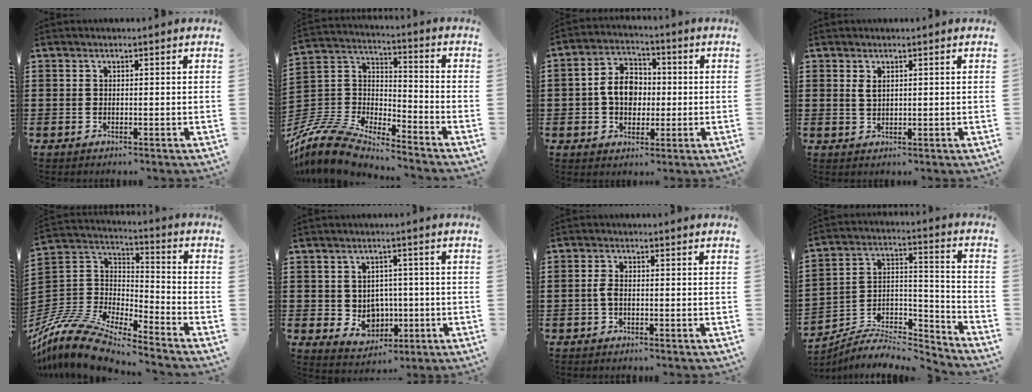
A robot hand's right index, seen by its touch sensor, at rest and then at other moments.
{"total": 9.6, "force": [-8.9, 1.9, 2.9], "torque": [-0.094, -0.001, -0.188]}
{"total": 6.6, "force": [-0.3, 5.0, 4.2], "torque": [-0.090, 0.011, -0.012]}
{"total": 1.5, "force": [0.8, 0.6, 1.1], "torque": [-0.023, 0.003, 0.014]}
{"total": 11.6, "force": [-10.6, 2.2, 4.3], "torque": [-0.112, 0.011, -0.219]}
{"total": 4.1, "force": [0.4, 3.9, 1.2], "torque": [-0.024, -0.004, 0.005]}
{"total": 1.9, "force": [-0.4, 0.8, 1.7], "torque": [-0.048, -0.005, -0.013]}
{"total": 5.7, "force": [-5.1, 2.0, 1.6], "torque": [-0.030, 0.005, -0.102]}